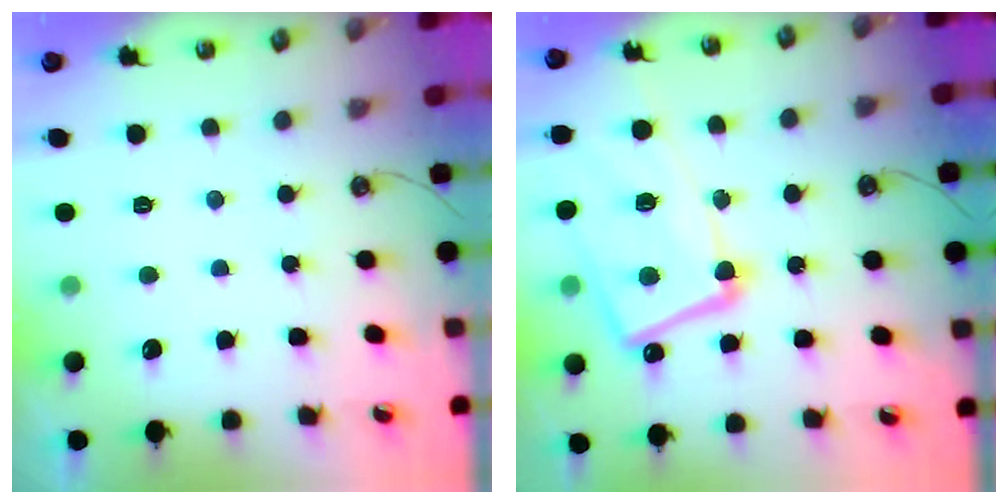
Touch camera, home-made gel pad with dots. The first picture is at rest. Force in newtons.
{"total": 14.4, "press": 14.2, "slide": 1.8}